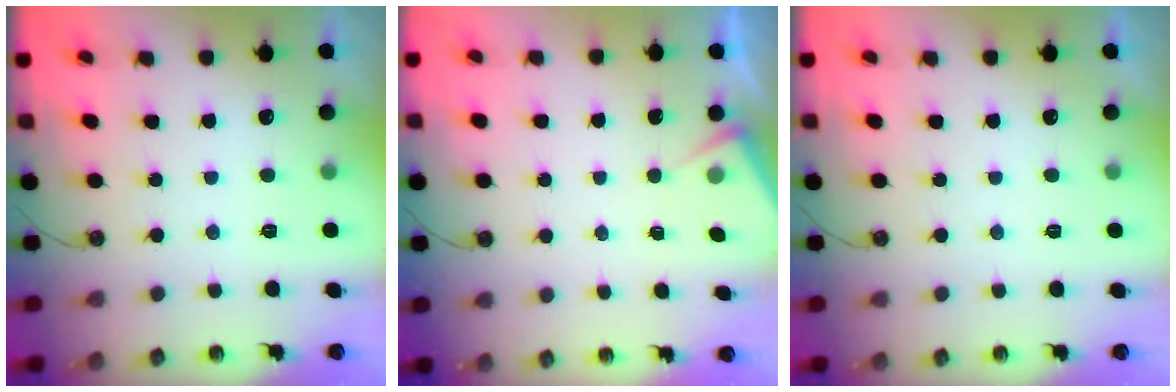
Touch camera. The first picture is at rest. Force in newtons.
{"total": 3.9, "press": 3.8, "slide": 0.6}
{"total": 2.7, "press": 2.7, "slide": 0.4}